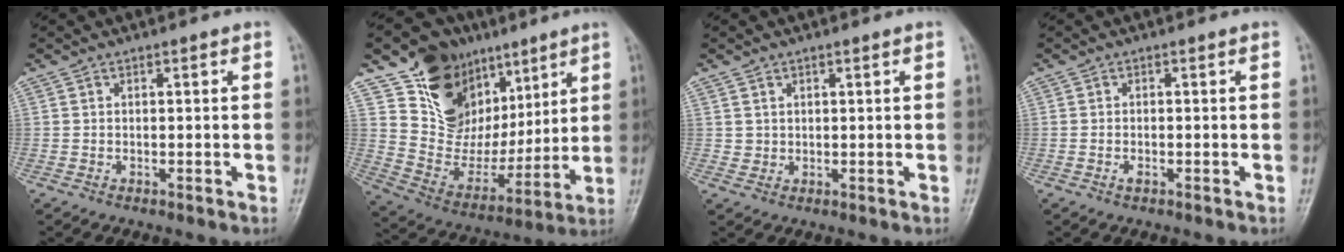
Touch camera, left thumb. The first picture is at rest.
{"total": 19.7, "force": [11.0, 14.3, 7.9], "torque": [-0.075, -0.037, 0.208]}
{"total": 1.5, "force": [0.9, 1.2, 0.1], "torque": [0.013, -0.005, 0.012]}
{"total": 0.9, "force": [-0.5, 0.3, 0.7], "torque": [-0.014, 0.006, -0.006]}